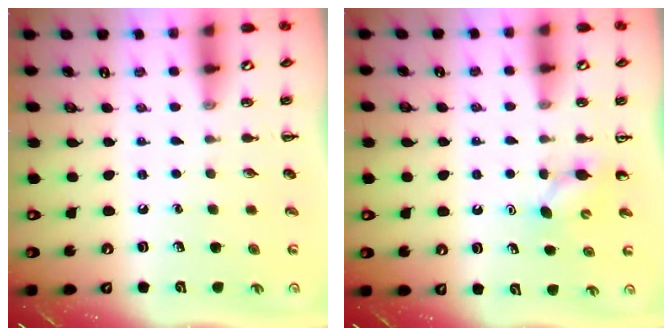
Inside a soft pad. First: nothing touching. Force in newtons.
{"total": 3.7, "press": 3.6, "slide": 1.2}